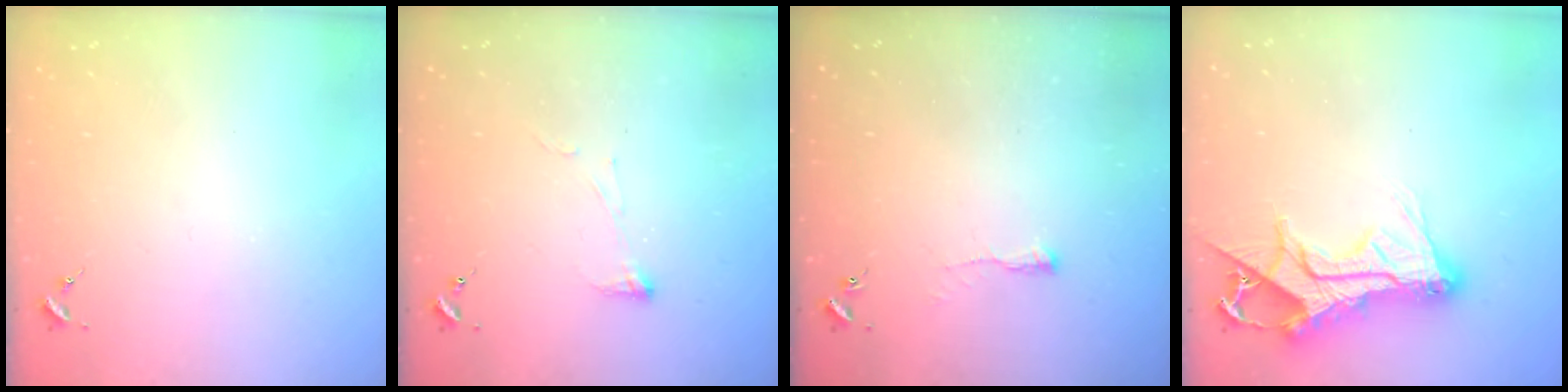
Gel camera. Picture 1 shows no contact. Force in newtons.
{"total": 3.3, "press": 3.3, "slide": 0.7}
{"total": 3.5, "press": 3.5, "slide": 0.7}
{"total": 17.3, "press": 17.2, "slide": 1.5}